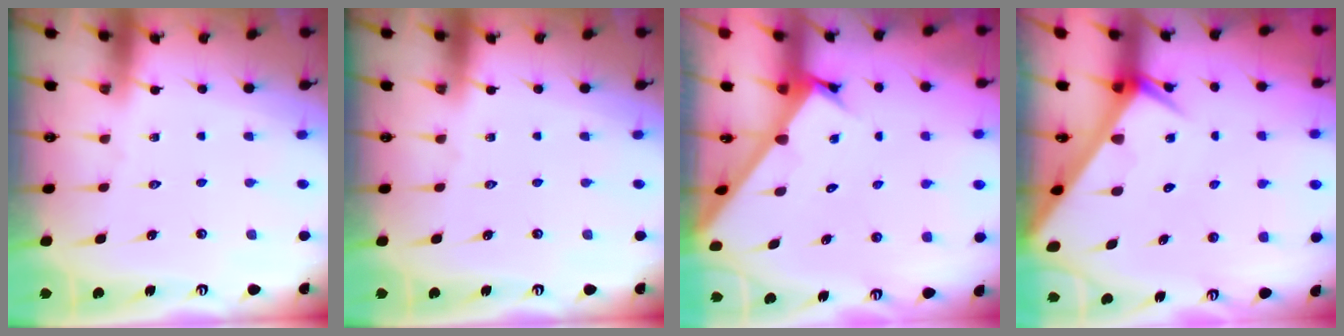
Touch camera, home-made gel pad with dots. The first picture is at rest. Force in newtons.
{"total": 0.0}
{"total": 2.5, "press": 2.5, "slide": 0.2}
{"total": 4.7, "press": 4.7, "slide": 0.4}